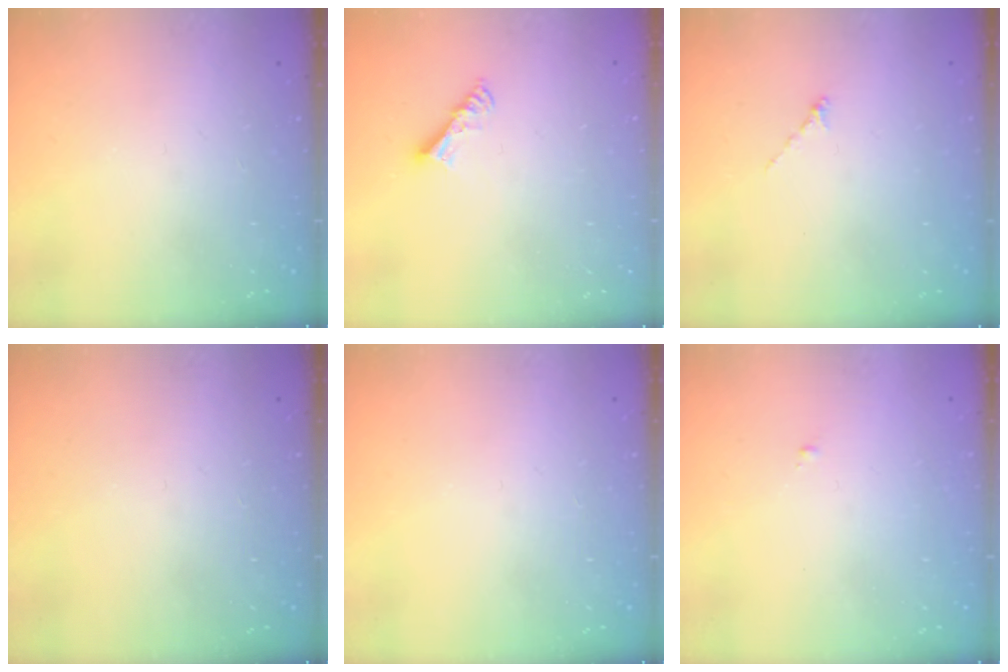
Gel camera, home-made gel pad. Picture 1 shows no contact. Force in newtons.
{"total": 4.9, "press": 4.8, "slide": 0.4}
{"total": 0.0}
{"total": 0.0}
{"total": 0.0}
{"total": 0.6, "press": 0.6, "slide": 0.2}